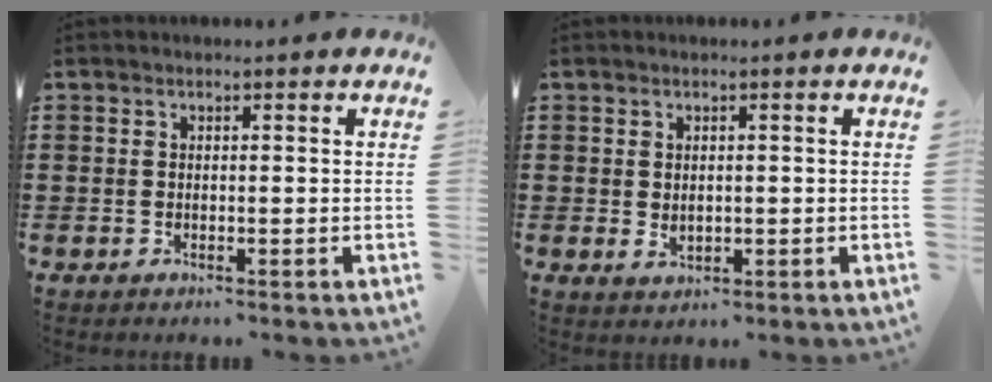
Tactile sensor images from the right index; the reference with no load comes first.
{"total": 1.4, "force": [0.2, 1.0, 1.0], "torque": [-0.020, 0.005, 0.003]}